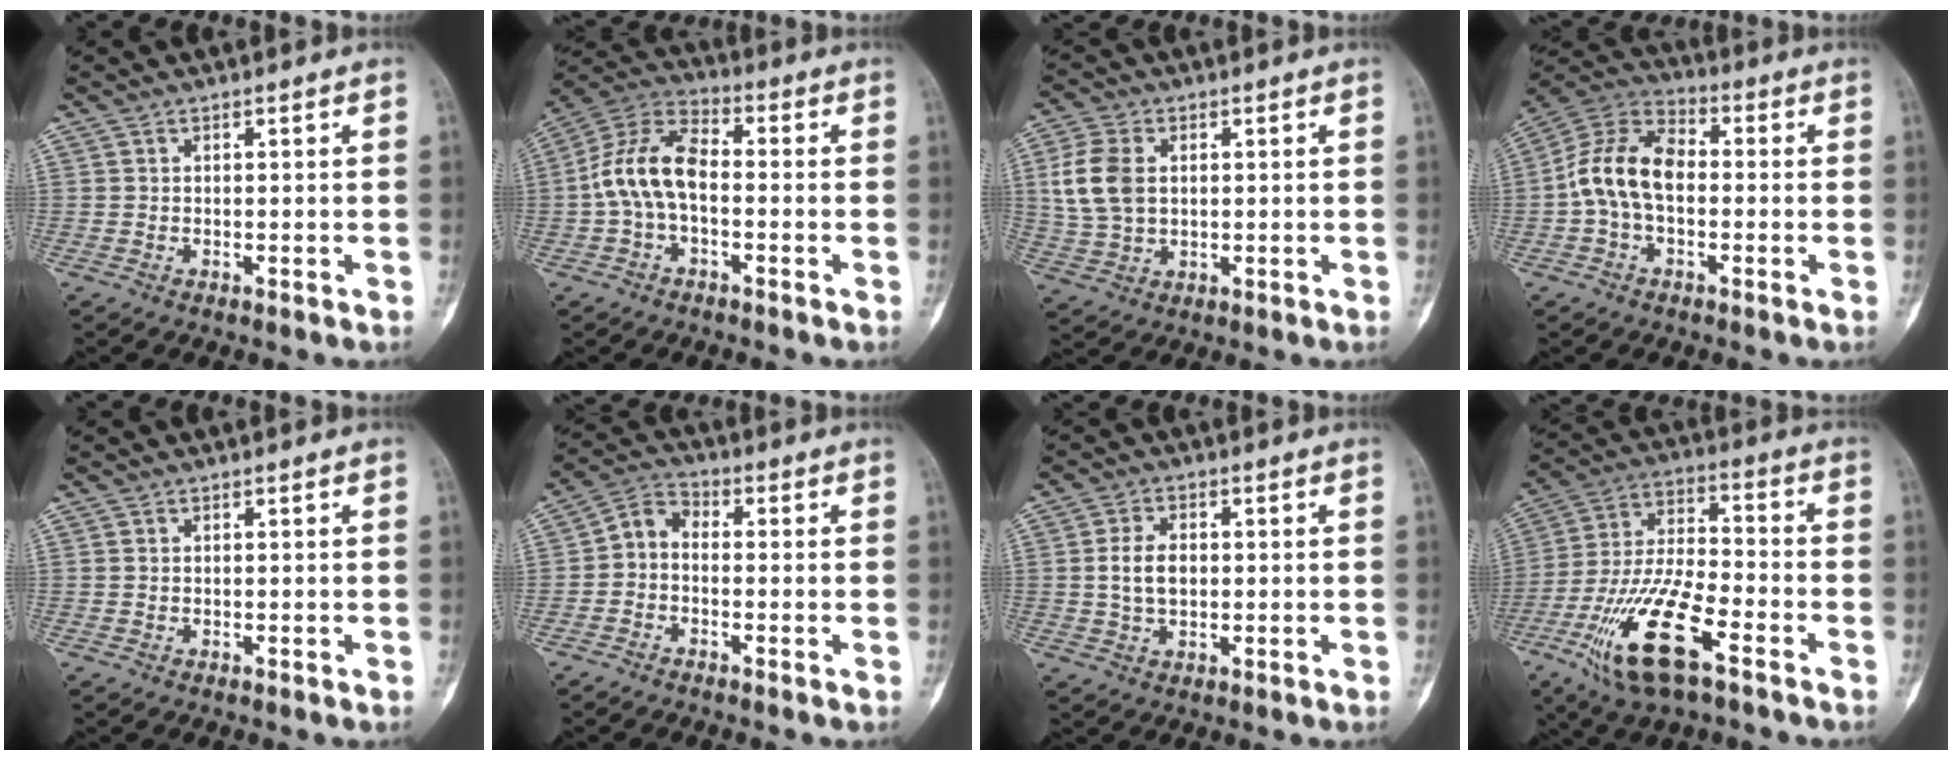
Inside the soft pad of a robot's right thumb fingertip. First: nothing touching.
{"total": 11.5, "force": [-1.2, 6.6, 9.4], "torque": [-0.184, 0.036, -0.033]}
{"total": 9.6, "force": [1.6, 6.5, 6.8], "torque": [-0.142, 0.001, 0.037]}
{"total": 12.5, "force": [-1.0, 7.9, 9.6], "torque": [-0.179, 0.037, -0.030]}
{"total": 0.0}
{"total": 4.9, "force": [-1.0, 3.5, 3.3], "torque": [-0.050, 0.023, -0.036]}
{"total": 5.8, "force": [0.2, 3.8, 4.4], "torque": [-0.076, 0.004, 0.005]}
{"total": 18.1, "force": [-8.9, 6.5, 14.4], "torque": [-0.289, 0.039, -0.161]}